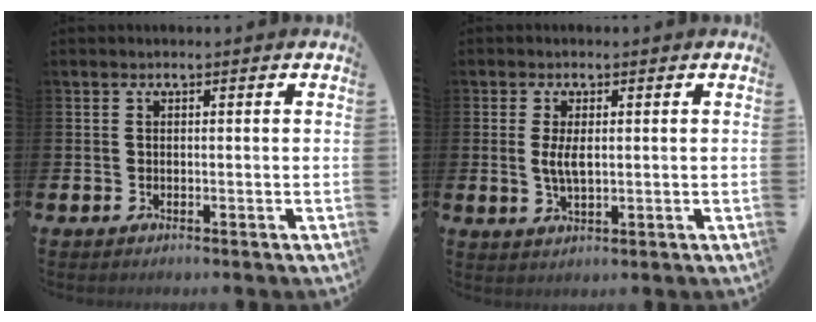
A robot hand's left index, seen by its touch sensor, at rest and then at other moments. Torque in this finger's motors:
{"motor_torque": [0.72, -0.10, 0.13, 0.12]}